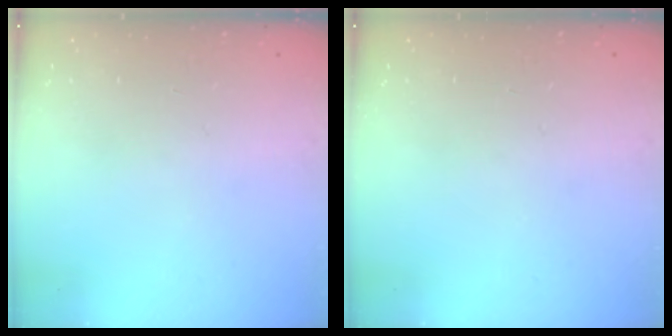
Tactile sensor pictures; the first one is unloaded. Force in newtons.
{"total": 0.0}